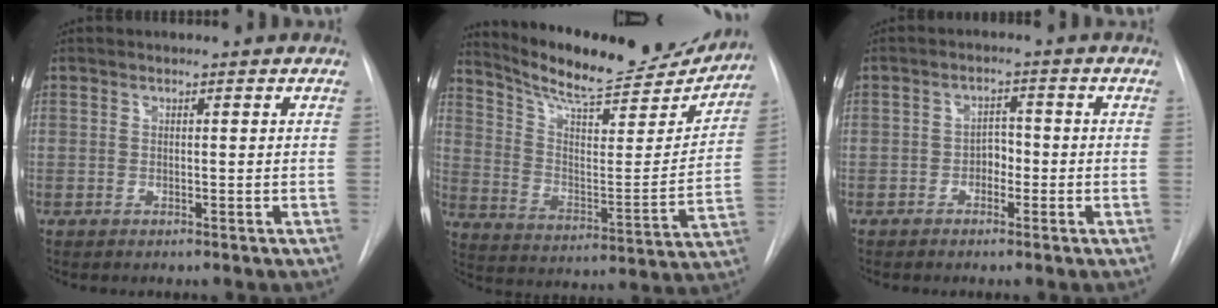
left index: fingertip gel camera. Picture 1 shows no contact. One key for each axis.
{"total": 21.8, "fx": 20.2, "fy": 3.6, "fz": 7.4, "tx": -0.118, "ty": -0.041, "tz": 0.295}
{"total": 2.4, "fx": -0.9, "fy": 1.7, "fz": 1.4, "tx": -0.014, "ty": 0.008, "tz": -0.016}